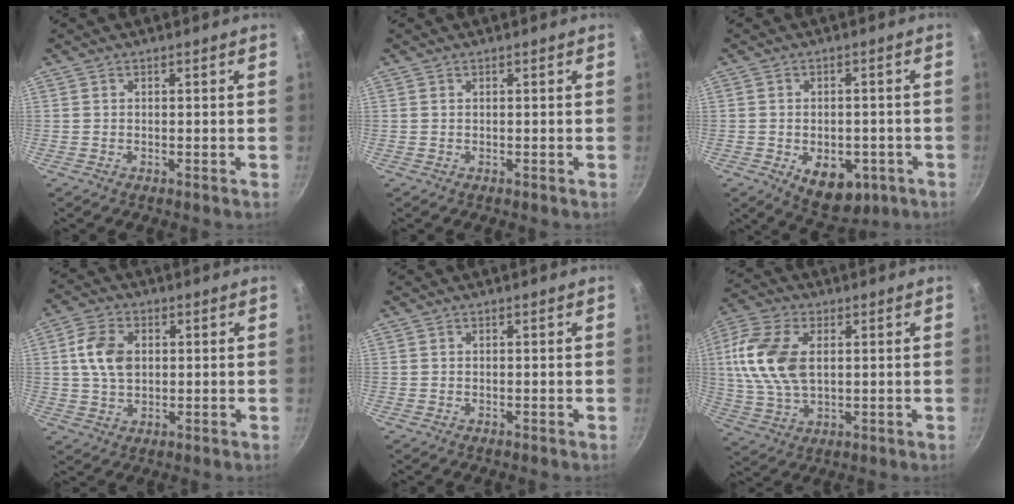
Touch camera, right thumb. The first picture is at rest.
{"total": 0.0}
{"total": 10.0, "force": [-3.5, 6.4, 6.8], "torque": [-0.062, 0.007, -0.032]}
{"total": 8.1, "force": [1.2, 5.6, 5.8], "torque": [-0.097, 0.009, 0.020]}
{"total": 0.0}
{"total": 14.2, "force": [2.3, 8.5, 11.1], "torque": [-0.215, 0.001, 0.041]}